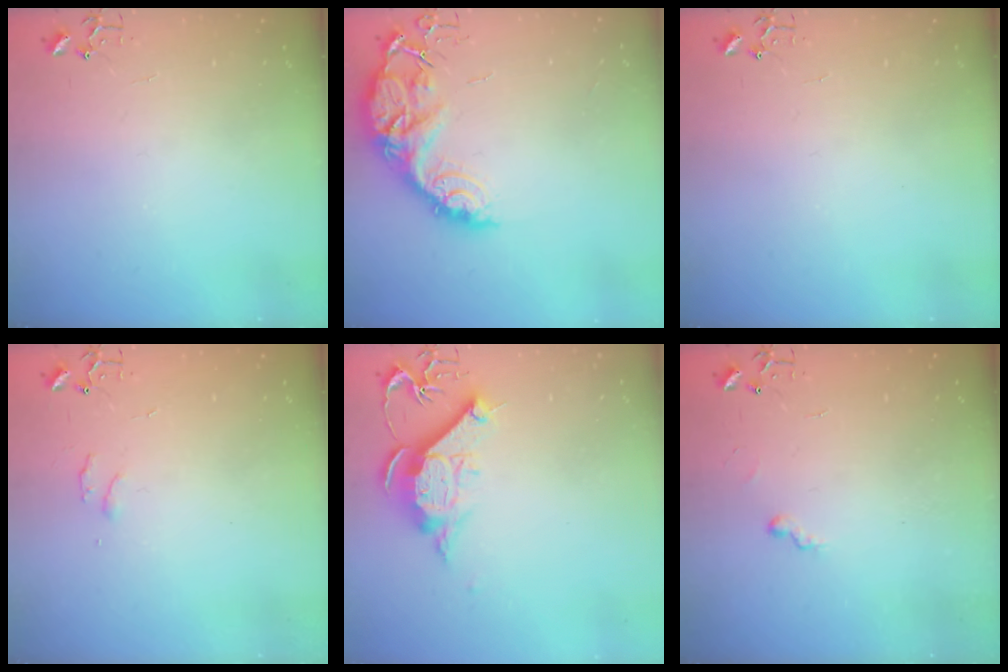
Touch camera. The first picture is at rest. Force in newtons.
{"total": 15.1, "press": 15.0, "slide": 1.1}
{"total": 0.0}
{"total": 4.6, "press": 4.6, "slide": 0.5}
{"total": 13.3, "press": 13.3, "slide": 1.1}
{"total": 5.5, "press": 5.5, "slide": 0.5}